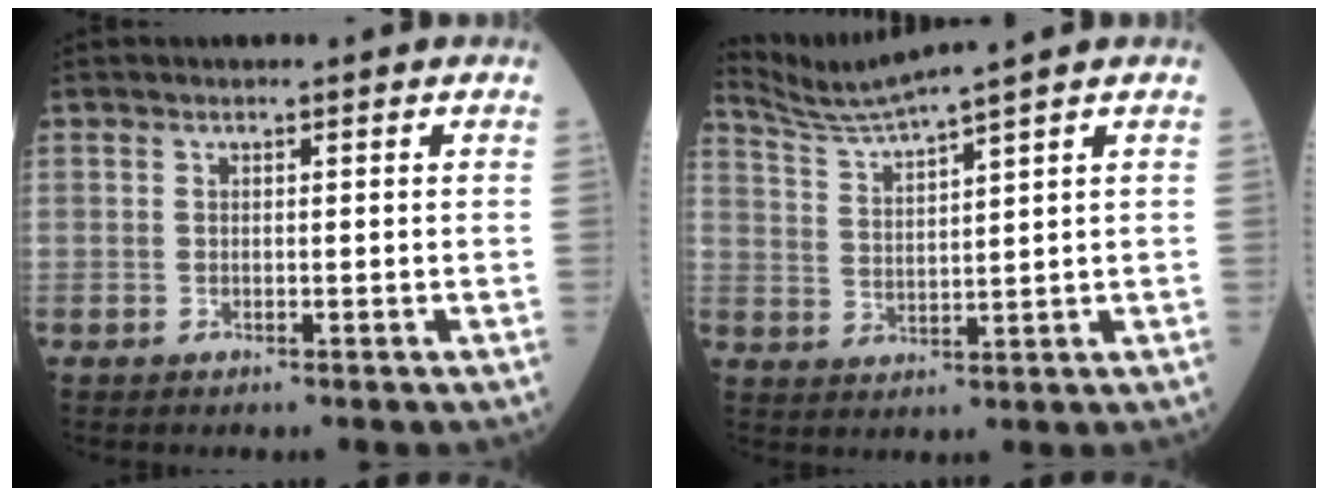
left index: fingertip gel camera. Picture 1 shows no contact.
{"total": 6.0, "force": [5.4, -2.5, 1.1], "torque": [-0.043, -0.008, 0.117]}